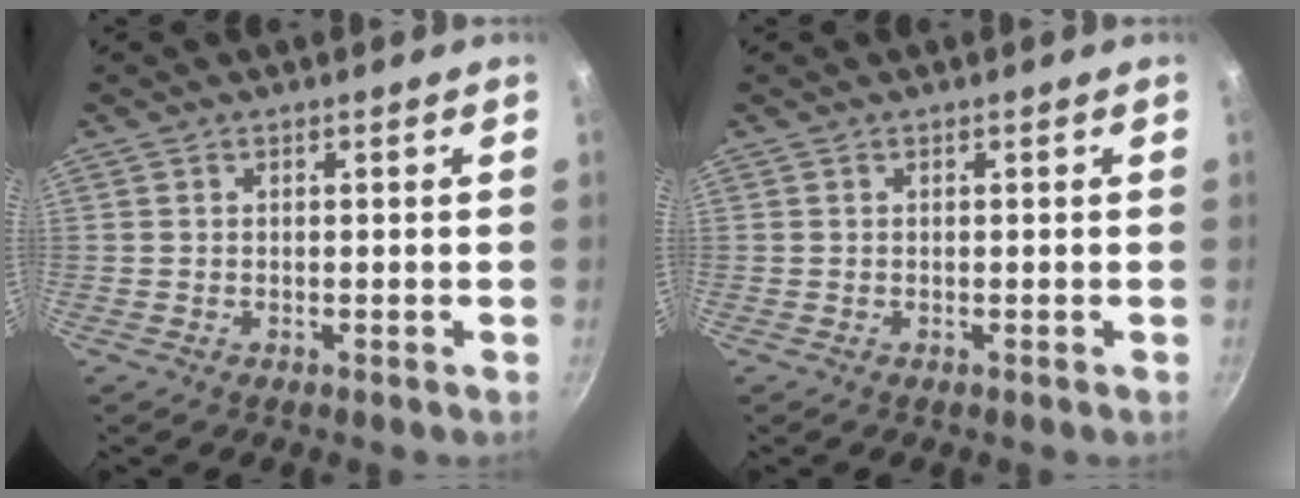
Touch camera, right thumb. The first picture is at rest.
{"total": 0.0}